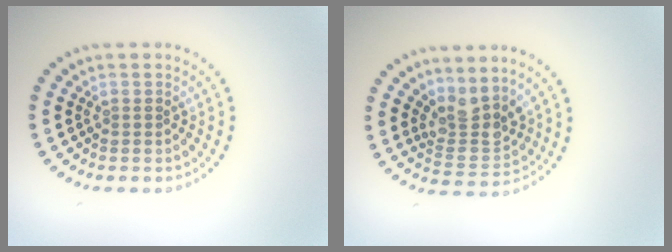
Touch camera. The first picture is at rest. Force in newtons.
{"total": 3.3, "press": 2.6, "slide": 2.0}